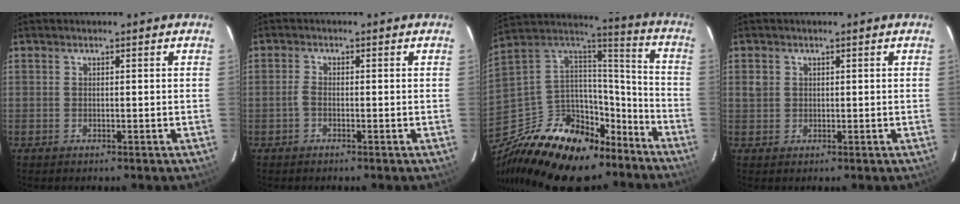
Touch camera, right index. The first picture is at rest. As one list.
[{"total": 1.4, "force": [-0.7, 0.7, 1.0], "torque": [-0.026, 0.004, -0.018]}, {"total": 26.9, "force": [-17.5, 14.5, 14.3], "torque": [-0.293, 0.034, -0.270]}, {"total": 1.9, "force": [0.4, 1.8, 0.6], "torque": [-0.013, 0.006, 0.005]}]